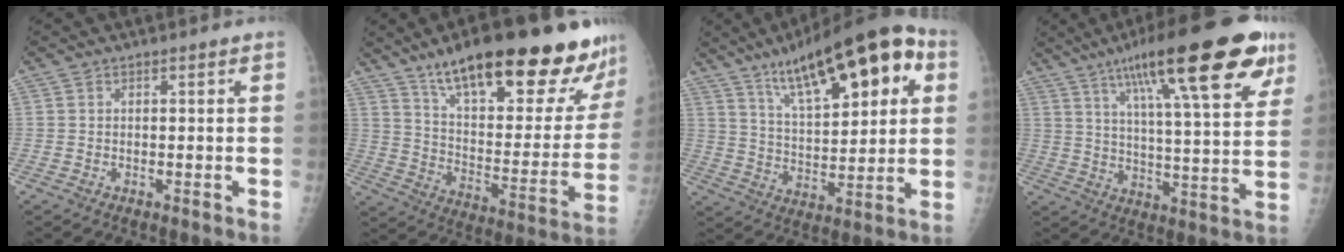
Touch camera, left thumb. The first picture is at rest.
{"total": 30.8, "force": [21.6, 8.3, 20.3], "torque": [-0.262, -0.076, 0.322]}
{"total": 22.5, "force": [10.3, 8.1, 18.3], "torque": [-0.248, -0.009, 0.166]}
{"total": 25.5, "force": [14.1, 5.7, 20.5], "torque": [-0.294, -0.020, 0.213]}